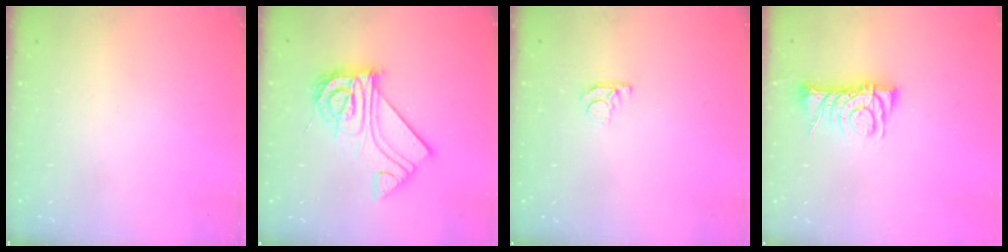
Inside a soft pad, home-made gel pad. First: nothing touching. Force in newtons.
{"total": 15.9, "press": 15.8, "slide": 0.7}
{"total": 4.6, "press": 4.6, "slide": 0.3}
{"total": 8.8, "press": 8.8, "slide": 0.7}